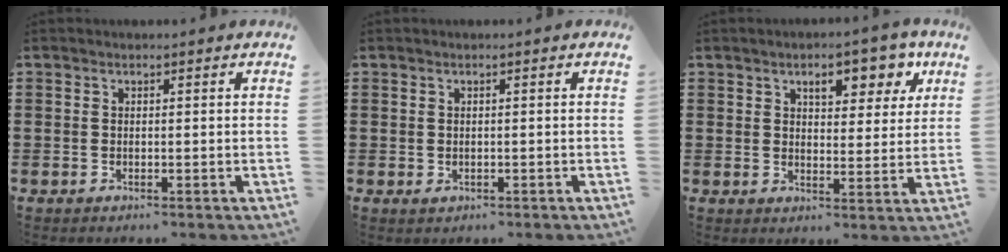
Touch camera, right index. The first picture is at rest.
{"total": 0.6, "force": [-0.1, 0.5, 0.4], "torque": [-0.009, 0.002, -0.003]}
{"total": 6.7, "force": [3.9, 3.3, 4.4], "torque": [-0.062, -0.004, 0.058]}